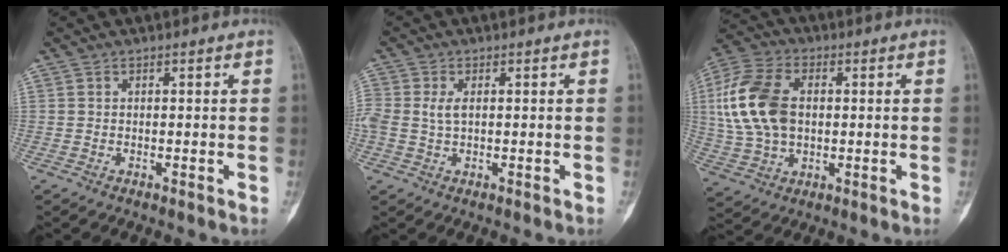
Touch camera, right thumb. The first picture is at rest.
{"total": 3.4, "force": [0.3, 2.0, 2.8], "torque": [-0.075, 0.004, 0.004]}
{"total": 15.8, "force": [1.7, 10.3, 11.8], "torque": [-0.239, 0.012, 0.032]}